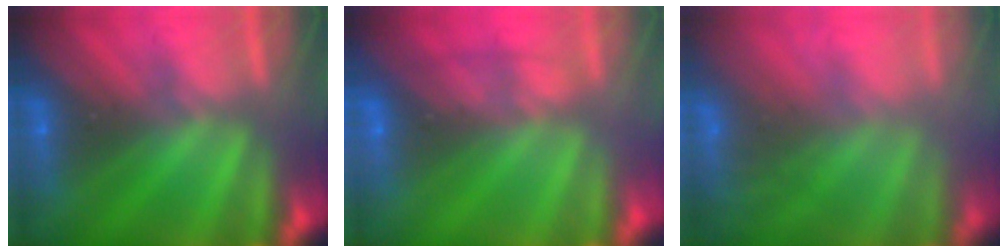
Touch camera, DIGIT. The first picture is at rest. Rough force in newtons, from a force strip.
{"total": 1.6}
{"total": 5.6}